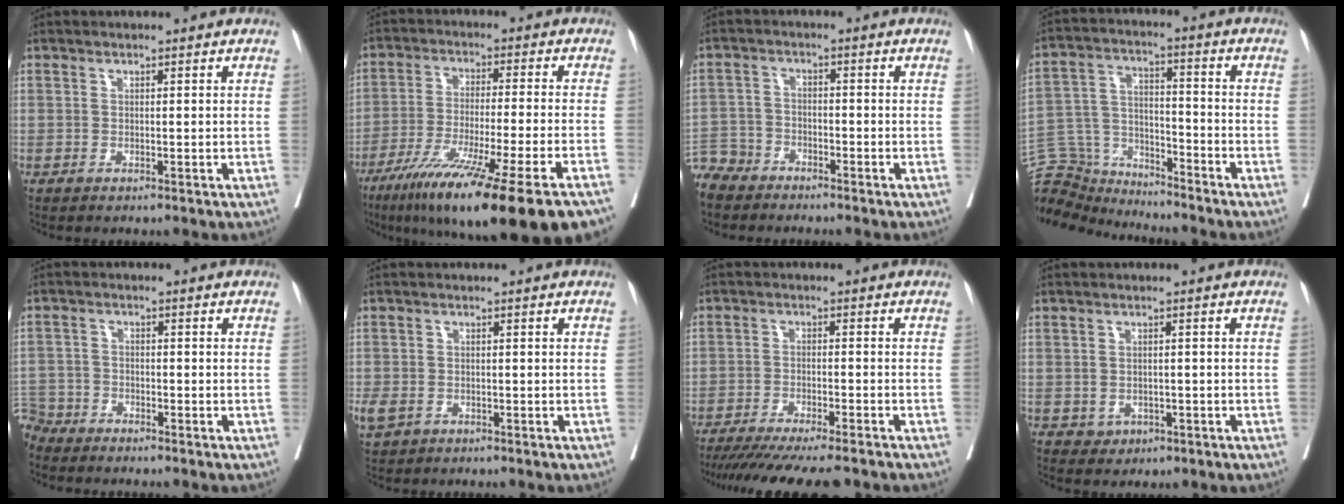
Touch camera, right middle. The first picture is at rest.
{"total": 23.3, "force": [-15.9, 0.5, 17.0], "torque": [-0.212, -0.058, -0.251]}
{"total": 6.7, "force": [-5.8, 3.3, 0.6], "torque": [-0.016, -0.006, -0.114]}
{"total": 11.7, "force": [-11.4, 2.6, 0.6], "torque": [-0.018, 0.047, -0.207]}
{"total": 4.9, "force": [-4.4, 1.9, -0.8], "torque": [0.018, -0.004, -0.091]}
{"total": 4.2, "force": [-2.2, 2.8, 2.3], "torque": [-0.056, -0.003, -0.032]}
{"total": 16.1, "force": [-14.0, 1.4, 7.8], "torque": [-0.117, -0.039, -0.199]}
{"total": 3.1, "force": [-1.1, 2.8, 1.0], "torque": [-0.014, 0.004, -0.004]}